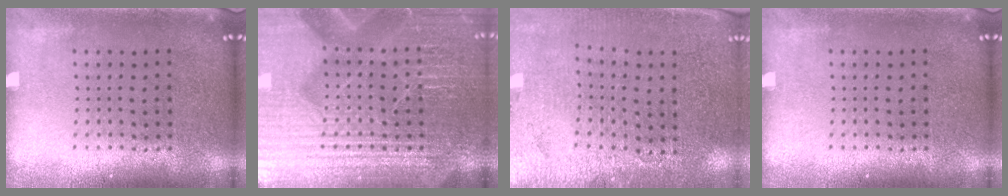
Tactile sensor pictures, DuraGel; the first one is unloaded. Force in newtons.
{"total": 7.6, "press": 7.5, "slide": 1.1}
{"total": 3.0, "press": 2.9, "slide": 0.8}
{"total": 0.0}